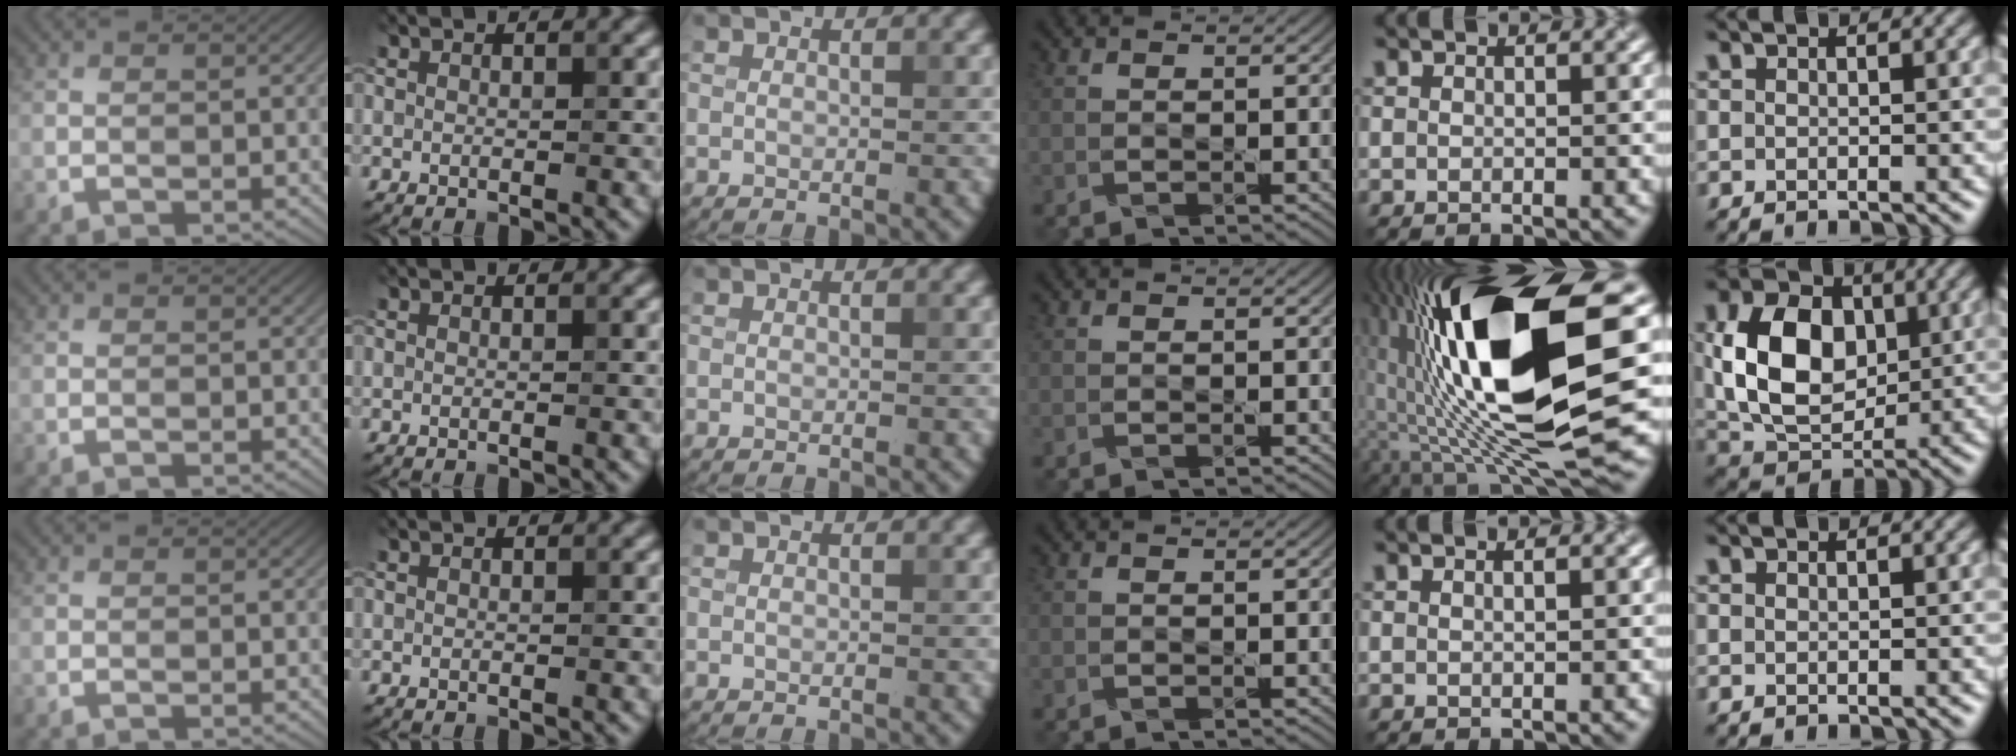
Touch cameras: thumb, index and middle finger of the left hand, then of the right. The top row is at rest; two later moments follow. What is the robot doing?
{"motion": "dispense", "object": "toothpaste"}